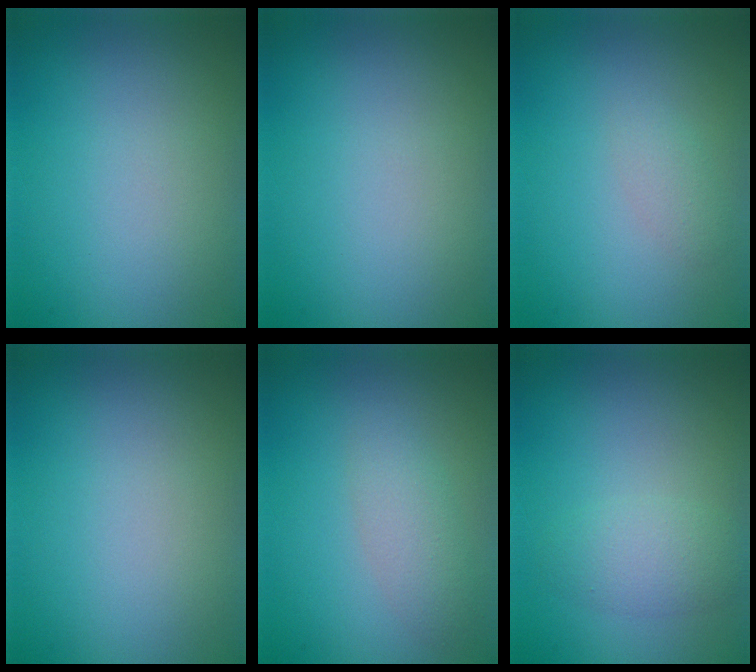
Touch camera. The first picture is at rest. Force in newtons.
{"total": 0.0}
{"total": 1.2, "press": 1.2, "slide": 0.1}
{"total": 0.0}
{"total": 2.3, "press": 2.3, "slide": 0.1}
{"total": 2.5, "press": 2.5, "slide": 0.2}